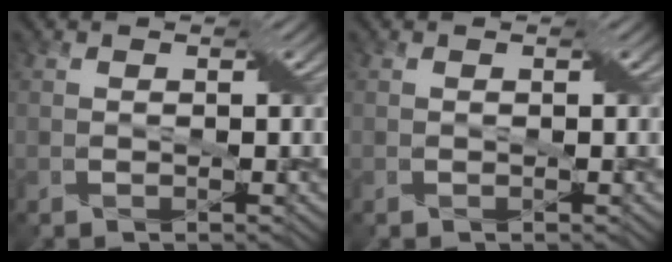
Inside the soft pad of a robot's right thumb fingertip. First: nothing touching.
{"total": 0.0}